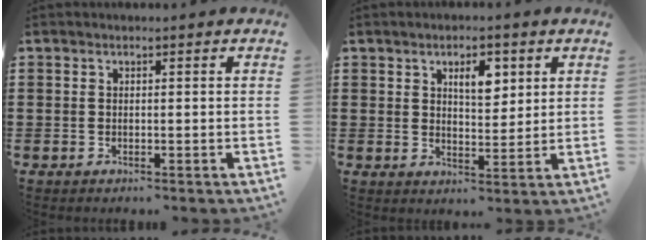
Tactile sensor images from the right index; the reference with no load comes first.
{"total": 4.8, "force": [2.2, 2.3, 3.6], "torque": [-0.055, 0.002, 0.032]}